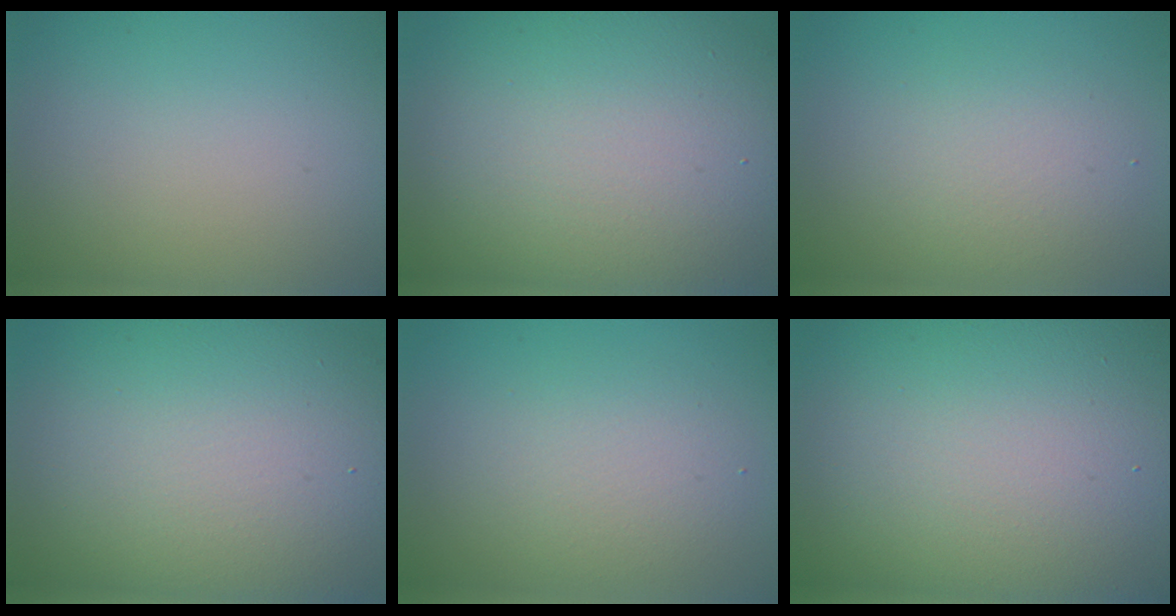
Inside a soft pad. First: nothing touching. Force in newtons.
{"total": 12.4, "press": 12.4, "slide": 0.8}
{"total": 2.8, "press": 2.8, "slide": 0.2}
{"total": 13.4, "press": 13.4, "slide": 0.5}
{"total": 3.1, "press": 3.1, "slide": 0.1}
{"total": 23.9, "press": 23.9, "slide": 1.7}